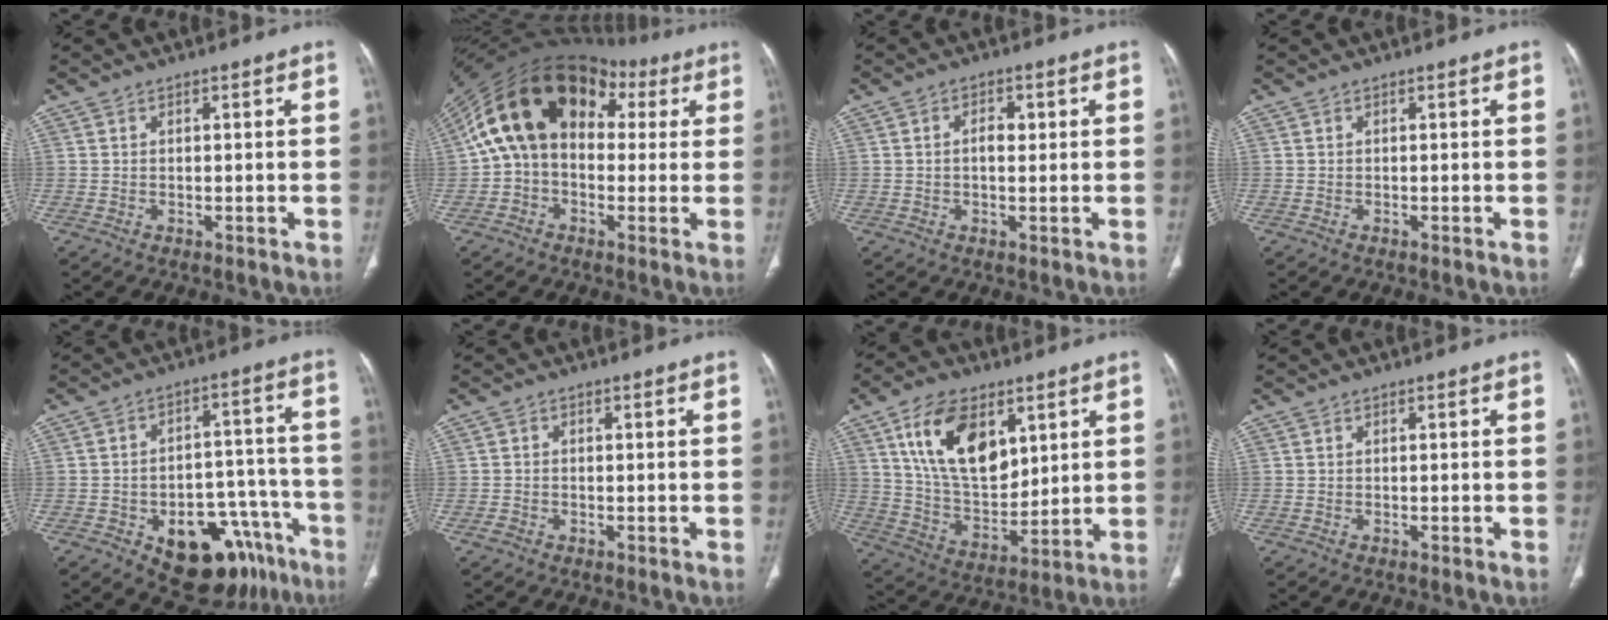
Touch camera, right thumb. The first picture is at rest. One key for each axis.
{"total": 19.3, "fx": 4.0, "fy": 13.2, "fz": 13.5, "tx": -0.208, "ty": 0.054, "tz": 0.052}
{"total": 2.8, "fx": 0.4, "fy": 1.6, "fz": 2.2, "tx": -0.033, "ty": 0.007, "tz": 0.004}
{"total": 0.0}
{"total": 19.4, "fx": -10.8, "fy": 11.2, "fz": 11.6, "tx": -0.089, "ty": 0.089, "tz": -0.141}
{"total": 1.3, "fx": -0.7, "fy": 1.0, "fz": 0.5, "tx": -0.010, "ty": 0.005, "tz": -0.013}
{"total": 17.7, "fx": 7.6, "fy": 10.1, "fz": 12.4, "tx": -0.183, "ty": -0.038, "tz": 0.150}
{"total": 0.0}